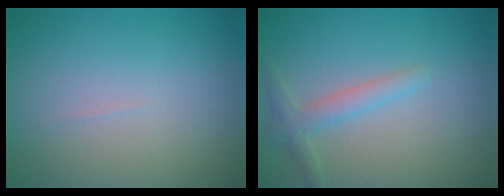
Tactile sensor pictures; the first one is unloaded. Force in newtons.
{"total": 2.2, "press": 2.2, "slide": 0.2}